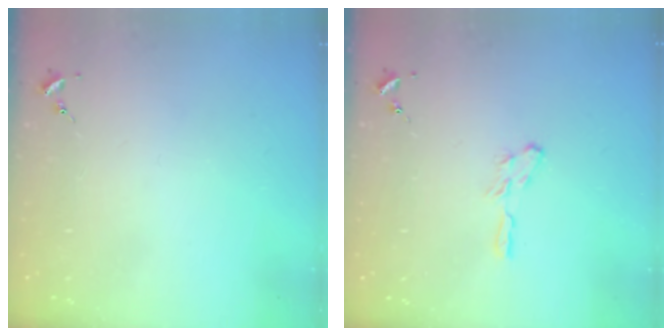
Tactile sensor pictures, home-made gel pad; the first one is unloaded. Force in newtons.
{"total": 4.3, "press": 4.3, "slide": 0.5}